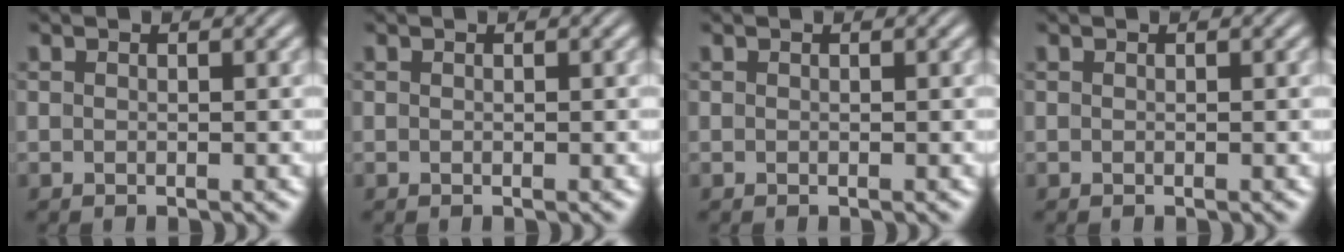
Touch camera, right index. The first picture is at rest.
{"total": 0.0}
{"total": 0.0}
{"total": 0.0}